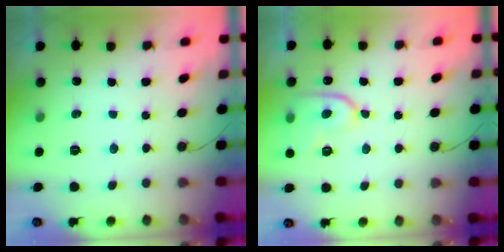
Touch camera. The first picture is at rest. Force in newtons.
{"total": 11.2, "press": 11.1, "slide": 1.1}